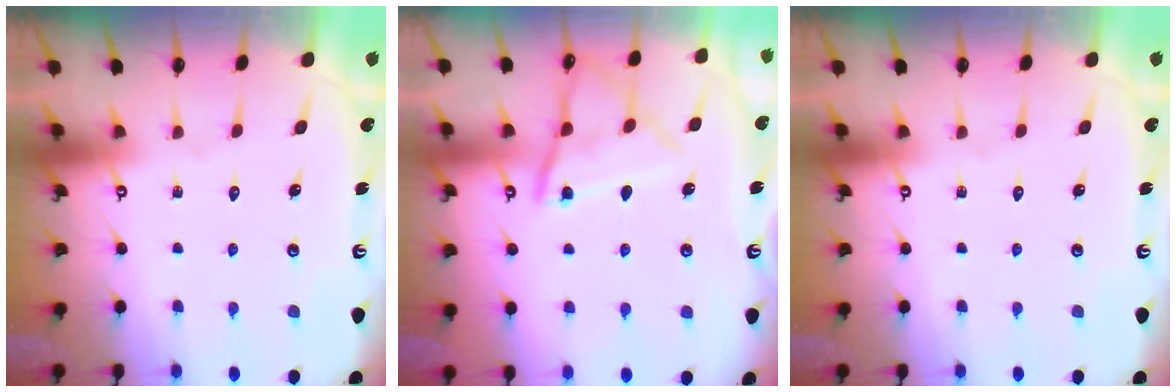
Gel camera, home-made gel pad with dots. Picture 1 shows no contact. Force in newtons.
{"total": 11.8, "press": 11.8, "slide": 1.3}
{"total": 0.0}